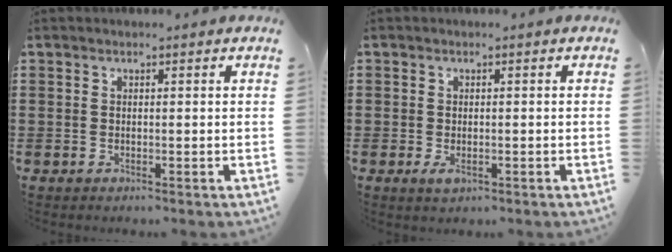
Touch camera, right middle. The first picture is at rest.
{"total": 1.6, "force": [-0.6, 1.0, 1.2], "torque": [-0.030, -0.004, -0.013]}